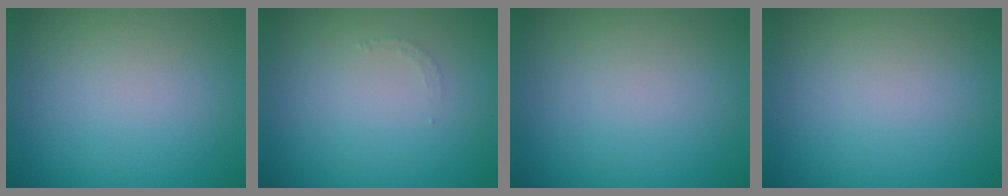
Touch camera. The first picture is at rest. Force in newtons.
{"total": 0.8, "press": 0.8, "slide": 0.1}
{"total": 0.0}
{"total": 0.0}